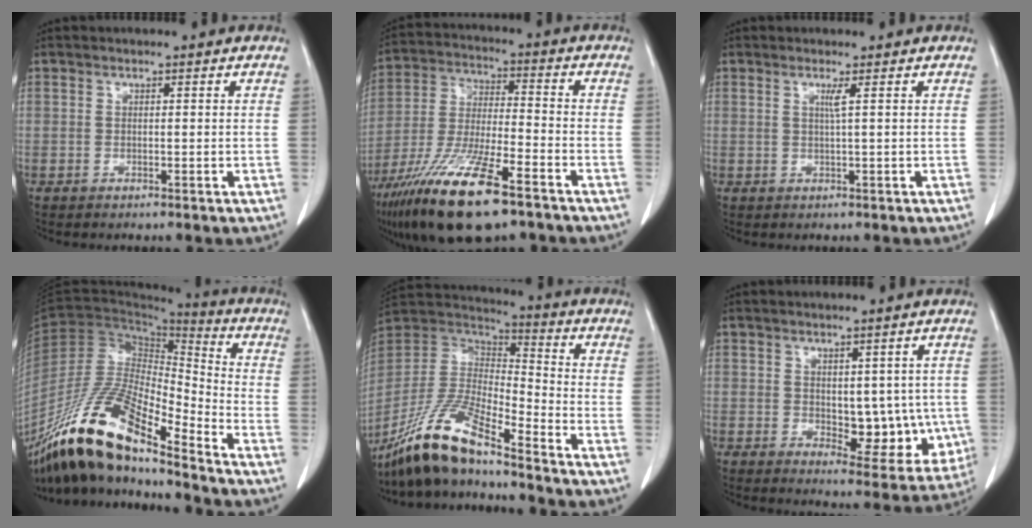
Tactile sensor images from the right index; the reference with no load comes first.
{"total": 18.0, "force": [-11.4, 3.2, 13.5], "torque": [-0.280, -0.041, -0.209]}
{"total": 1.3, "force": [0.4, -0.5, 1.1], "torque": [-0.027, -0.003, 0.010]}
{"total": 19.9, "force": [-15.2, 3.3, 12.4], "torque": [-0.254, -0.014, -0.286]}
{"total": 16.0, "force": [-12.6, 2.3, 9.6], "torque": [-0.193, -0.014, -0.240]}
{"total": 8.9, "force": [-0.4, 4.8, 7.5], "torque": [-0.075, -0.005, 0.013]}